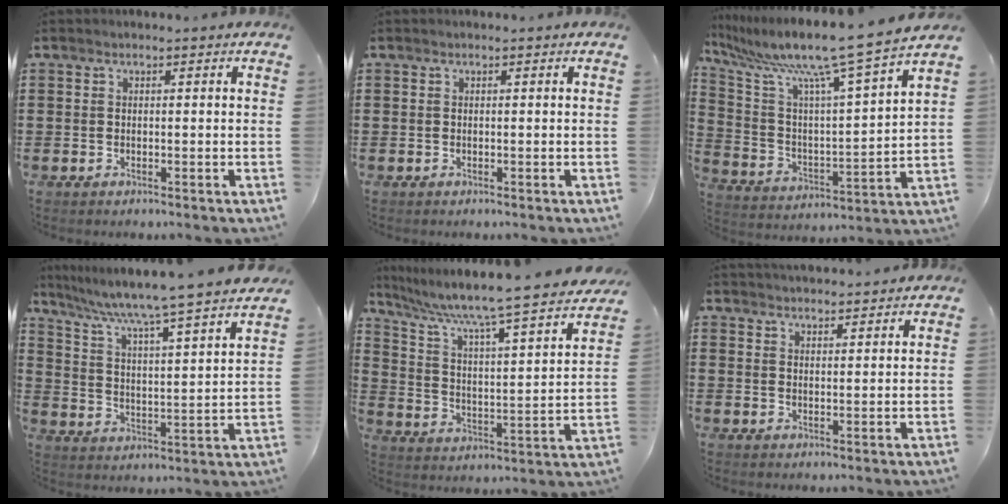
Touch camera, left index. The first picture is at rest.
{"total": 0.0}
{"total": 11.0, "force": [9.1, -1.0, 6.1], "torque": [-0.155, -0.073, 0.140]}
{"total": 6.0, "force": [5.1, -1.0, 3.0], "torque": [-0.081, -0.051, 0.073]}
{"total": 7.6, "force": [6.4, 0.1, 4.2], "torque": [-0.112, -0.055, 0.097]}
{"total": 2.9, "force": [2.9, 0.0, -0.1], "torque": [-0.005, -0.009, 0.055]}